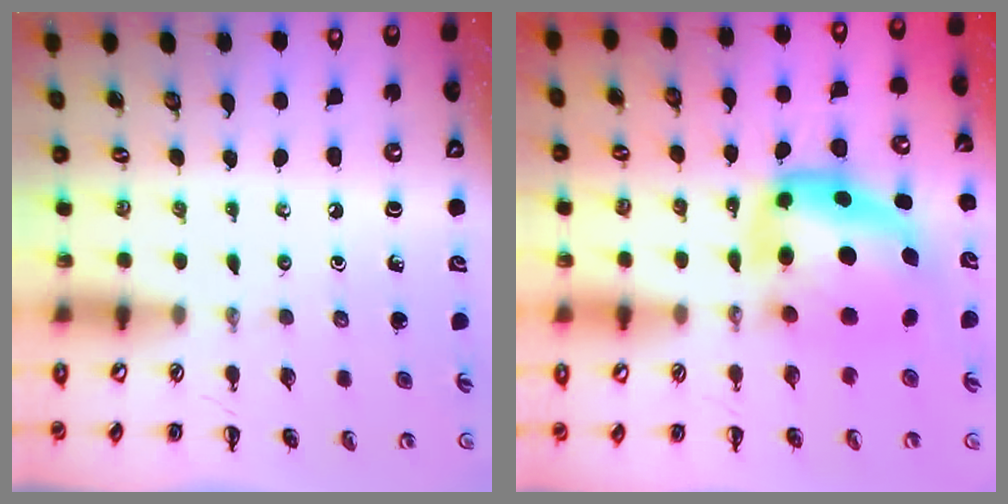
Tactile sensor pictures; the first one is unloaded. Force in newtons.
{"total": 7.8, "press": 7.5, "slide": 2.1}